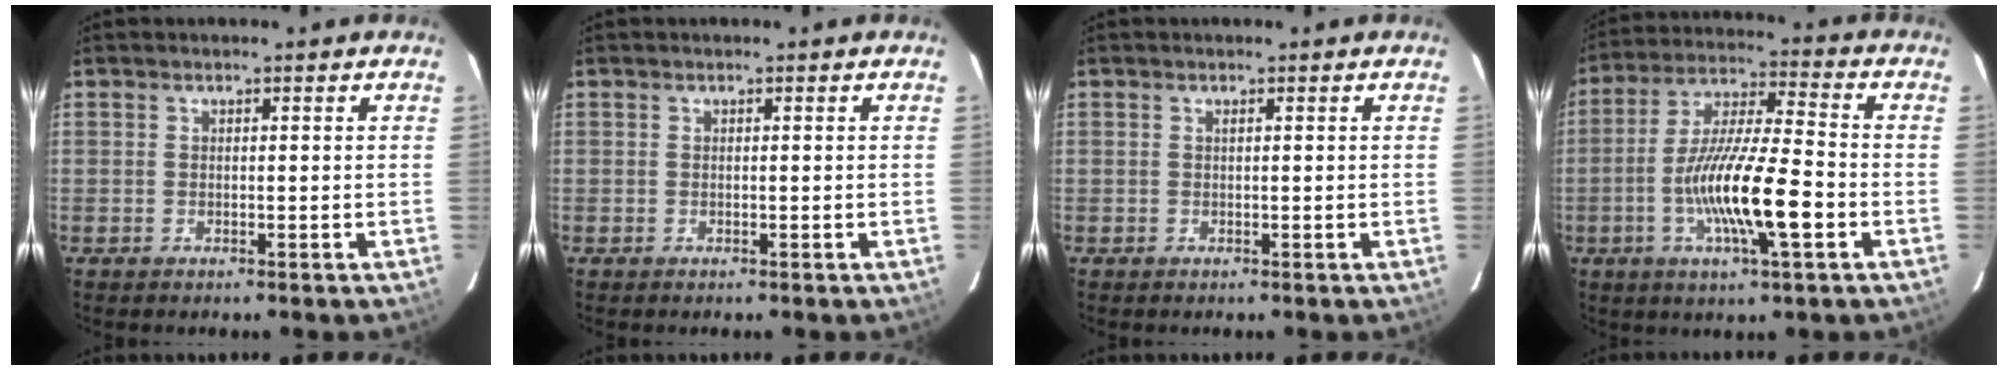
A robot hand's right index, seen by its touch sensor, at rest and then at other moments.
{"total": 0.0}
{"total": 0.0}
{"total": 15.2, "force": [-4.7, 2.2, 14.3], "torque": [-0.273, -0.007, -0.087]}